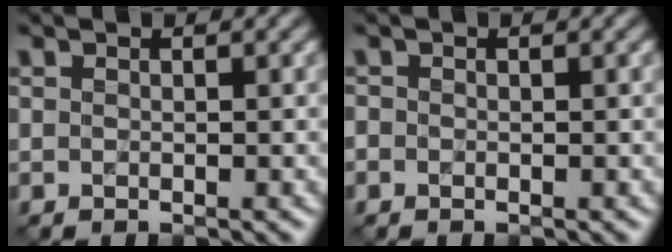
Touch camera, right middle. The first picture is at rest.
{"total": 0.5, "force": [-0.4, 0.4, 0.0], "torque": [0.001, -0.001, -0.009]}